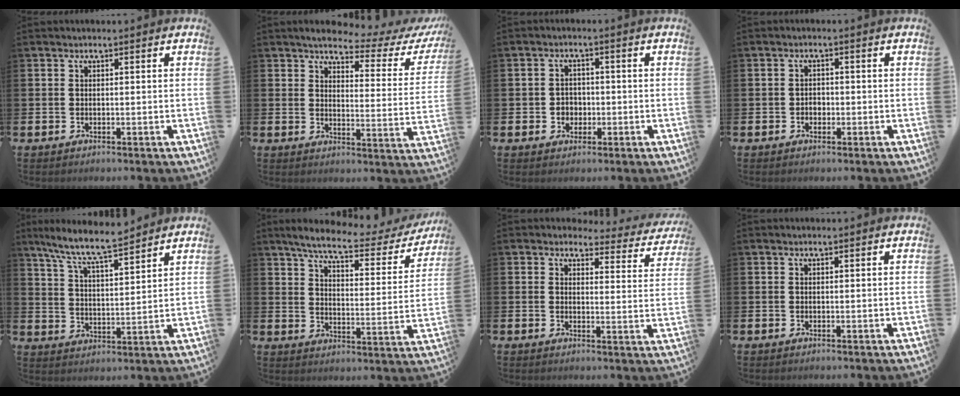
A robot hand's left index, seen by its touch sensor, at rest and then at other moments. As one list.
[{"total": 4.4, "force": [3.9, 1.1, 1.8], "torque": [-0.040, -0.029, 0.058]}, {"total": 2.4, "force": [-0.5, 2.3, 0.7], "torque": [-0.012, 0.004, -0.016]}, {"total": 1.4, "force": [-0.5, 1.2, 0.5], "torque": [-0.004, 0.002, -0.014]}, {"total": 8.6, "force": [7.9, 0.6, 3.3], "torque": [-0.097, -0.046, 0.141]}, {"total": 7.2, "force": [6.1, 1.2, 3.6], "torque": [-0.089, -0.036, 0.097]}, {"total": 3.0, "force": [2.7, 1.3, 0.3], "torque": [-0.011, -0.023, 0.040]}, {"total": 0.0}]